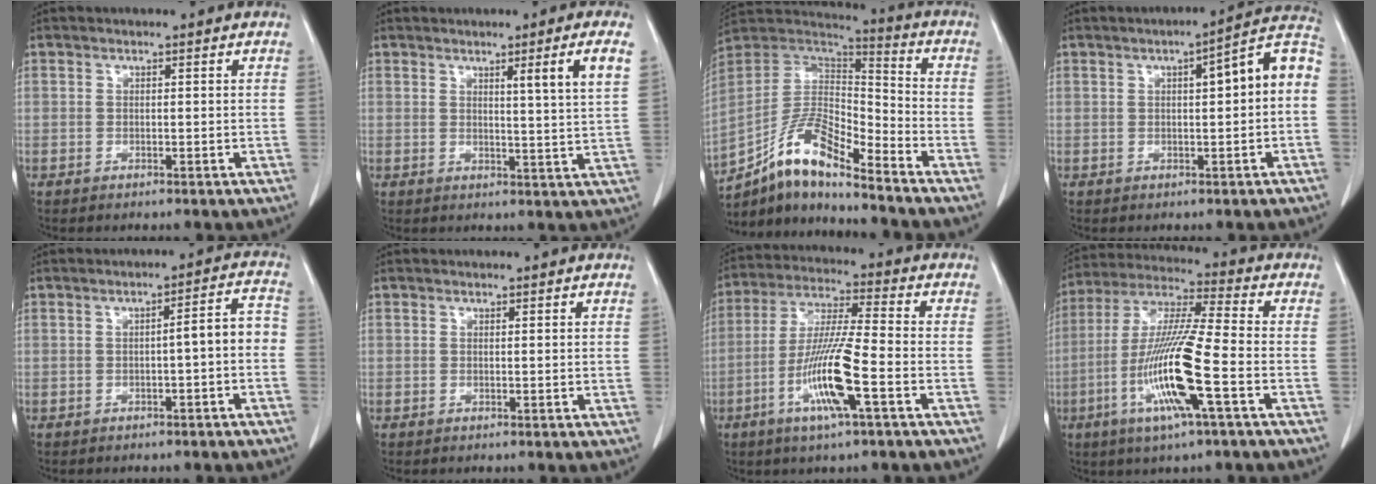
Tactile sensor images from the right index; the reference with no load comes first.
{"total": 5.9, "force": [2.8, -1.3, 5.1], "torque": [-0.075, -0.016, 0.042]}
{"total": 13.6, "force": [-10.6, 2.5, 8.1], "torque": [-0.157, 0.022, -0.198]}
{"total": 9.1, "force": [1.1, 1.2, 9.0], "torque": [-0.119, 0.033, 0.009]}
{"total": 4.5, "force": [-0.9, 0.7, 4.4], "torque": [-0.055, 0.024, -0.011]}
{"total": 0.0}
{"total": 12.1, "force": [-4.4, 0.4, 11.3], "torque": [-0.227, -0.010, -0.085]}
{"total": 15.2, "force": [-4.8, 0.3, 14.4], "torque": [-0.296, -0.013, -0.097]}